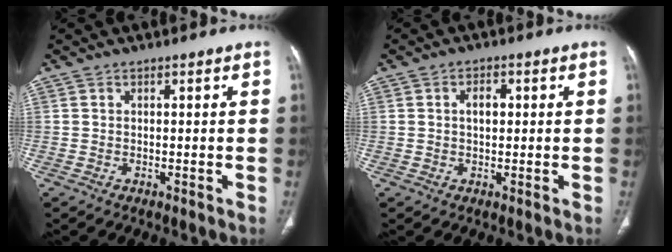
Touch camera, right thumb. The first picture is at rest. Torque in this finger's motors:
{"motor_torque": [0.32, 0.73, 0.29, -0.10, 0.00]}